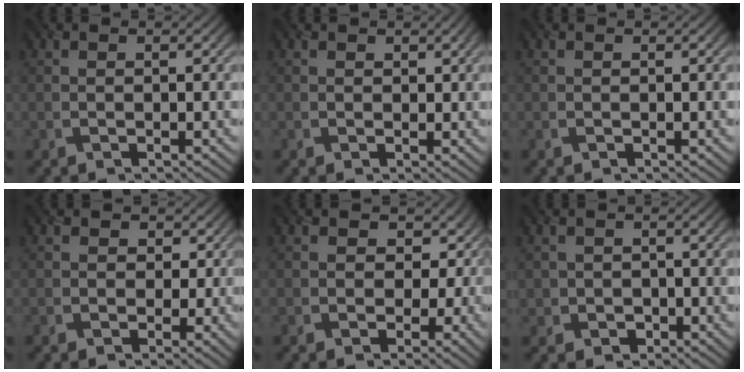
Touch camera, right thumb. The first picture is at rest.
{"total": 0.7, "force": [0.4, 0.4, -0.3], "torque": [0.004, -0.003, 0.010]}
{"total": 0.0}
{"total": 2.1, "force": [-0.2, 2.0, -0.6], "torque": [0.007, 0.001, -0.006]}
{"total": 5.7, "force": [-0.5, 5.4, 2.0], "torque": [-0.018, 0.007, -0.020]}
{"total": 2.3, "force": [-0.6, 2.1, -0.6], "torque": [0.011, -0.009, -0.008]}